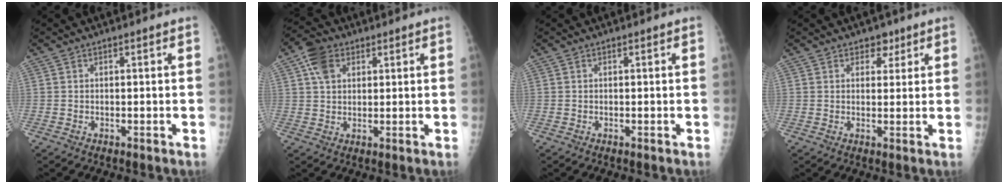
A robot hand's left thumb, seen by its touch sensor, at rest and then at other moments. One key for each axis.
{"total": 6.1, "fx": 2.6, "fy": 4.3, "fz": 3.4, "tx": -0.049, "ty": 0.001, "tz": 0.044}
{"total": 0.0}
{"total": 3.0, "fx": 1.9, "fy": 2.2, "fz": 0.9, "tx": 0.013, "ty": -0.008, "tz": 0.024}